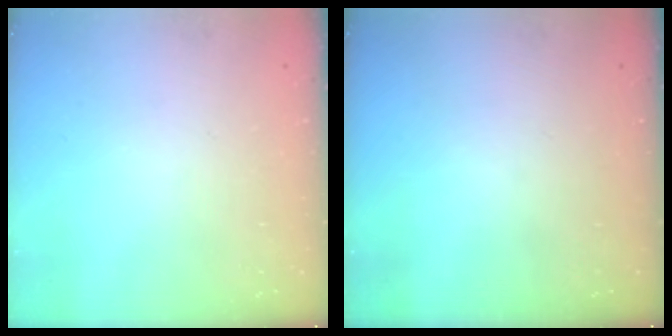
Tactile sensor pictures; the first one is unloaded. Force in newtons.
{"total": 0.0}